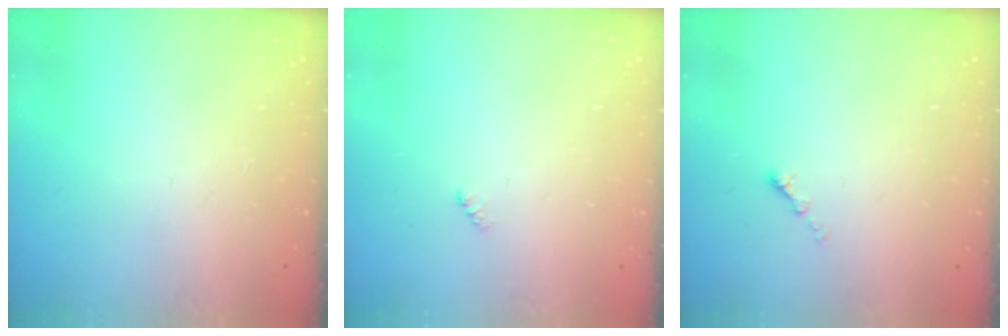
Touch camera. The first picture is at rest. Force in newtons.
{"total": 1.9, "press": 1.9, "slide": 0.4}
{"total": 1.1, "press": 1.0, "slide": 0.5}